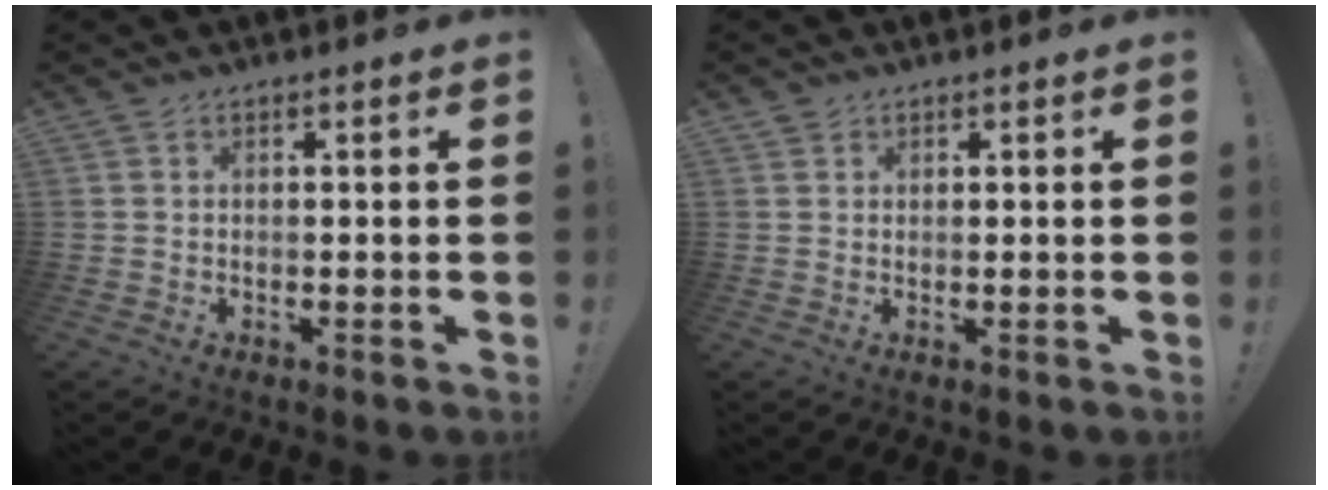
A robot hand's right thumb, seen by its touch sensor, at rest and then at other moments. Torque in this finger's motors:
{"motor_torque": [-0.02, -0.17, -0.21, 0.17, 0.00]}